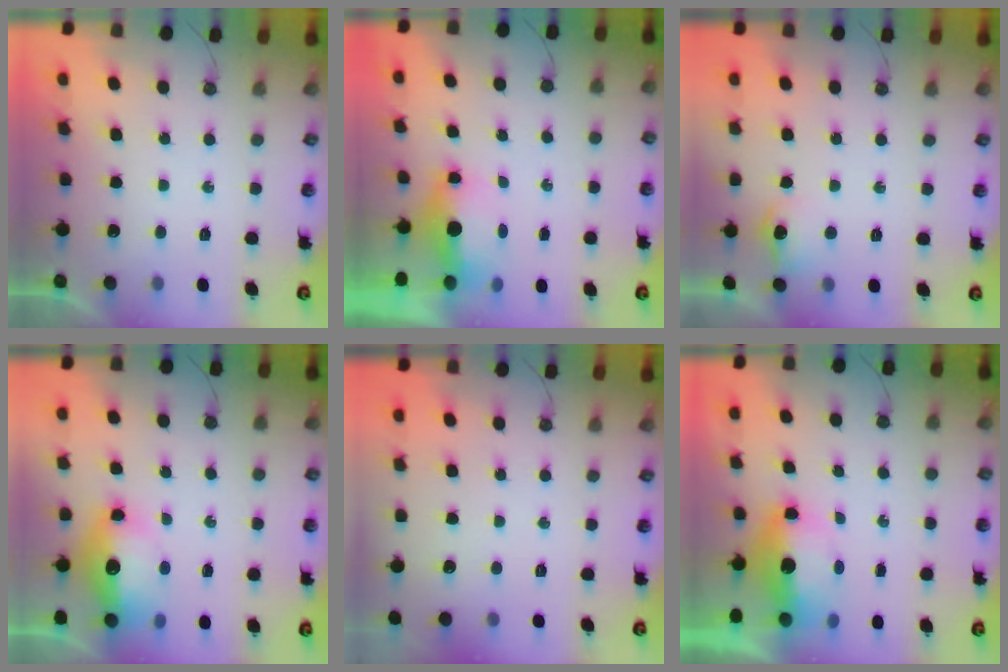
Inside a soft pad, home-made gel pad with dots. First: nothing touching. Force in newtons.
{"total": 5.6, "press": 5.6, "slide": 0.6}
{"total": 8.2, "press": 8.2, "slide": 0.8}
{"total": 13.9, "press": 13.3, "slide": 4.1}
{"total": 0.0}
{"total": 16.4, "press": 10.0, "slide": 13.0}